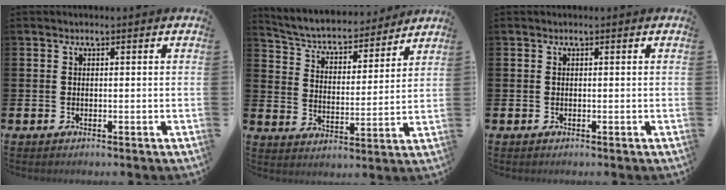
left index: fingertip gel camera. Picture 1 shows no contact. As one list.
[{"total": 5.3, "force": [4.8, 1.7, 1.2], "torque": [-0.058, -0.043, 0.078]}, {"total": 0.0}]